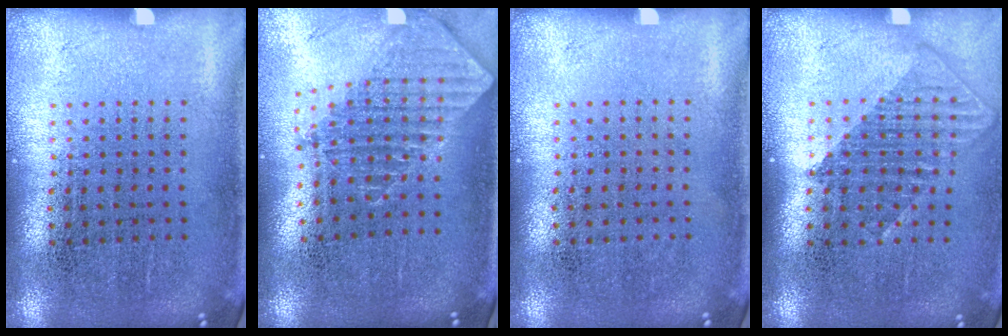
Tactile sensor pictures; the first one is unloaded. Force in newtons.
{"total": 2.0, "press": 1.5, "slide": 1.3}
{"total": 0.0}
{"total": 1.2, "press": 1.0, "slide": 0.8}